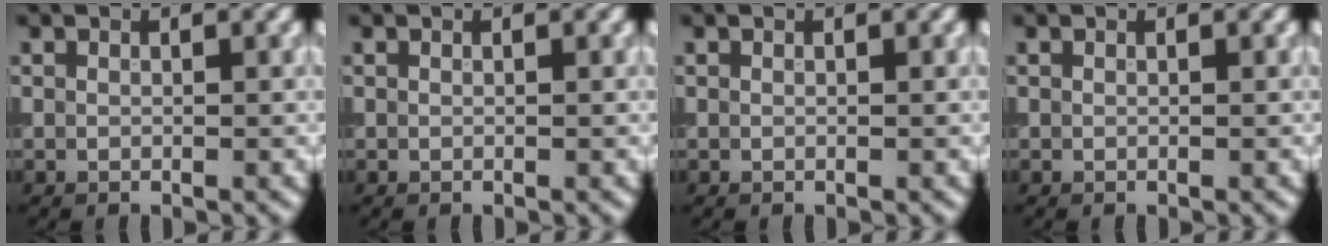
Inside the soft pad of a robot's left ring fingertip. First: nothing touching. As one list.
[{"total": 0.0}, {"total": 0.0}, {"total": 0.0}]